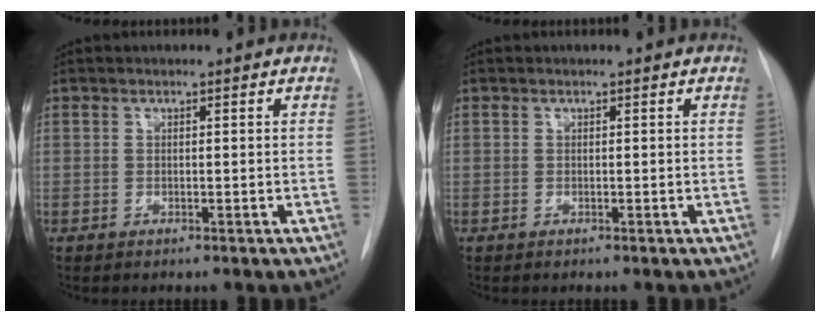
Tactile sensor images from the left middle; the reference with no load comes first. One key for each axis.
{"total": 0.0}